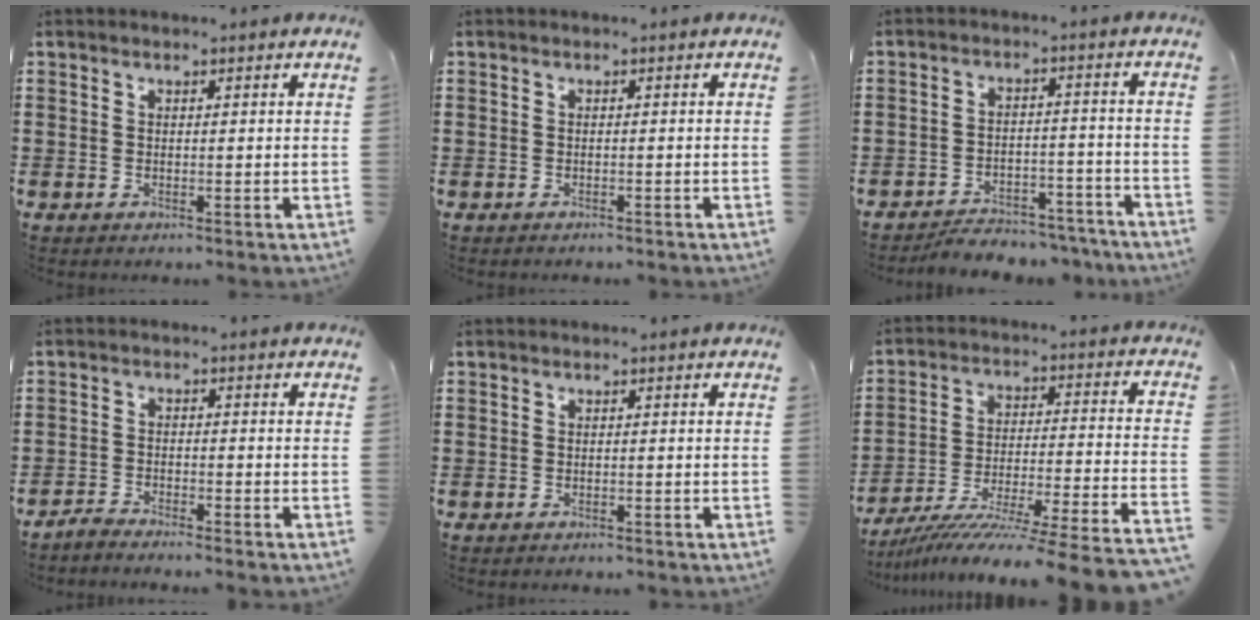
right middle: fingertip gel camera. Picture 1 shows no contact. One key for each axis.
{"total": 0.5, "fx": -0.5, "fy": 0.2, "fz": 0.0, "tx": -0.001, "ty": 0.000, "tz": -0.011}
{"total": 4.5, "fx": -4.4, "fy": 0.7, "fz": 0.6, "tx": -0.013, "ty": 0.008, "tz": -0.091}
{"total": 2.5, "fx": -2.4, "fy": -0.2, "fz": 0.3, "tx": -0.018, "ty": -0.004, "tz": -0.051}
{"total": 0.6, "fx": -0.6, "fy": 0.3, "fz": 0.0, "tx": -0.001, "ty": 0.000, "tz": -0.012}
{"total": 9.1, "fx": -7.9, "fy": -1.2, "fz": 4.4, "tx": -0.070, "ty": -0.019, "tz": -0.162}